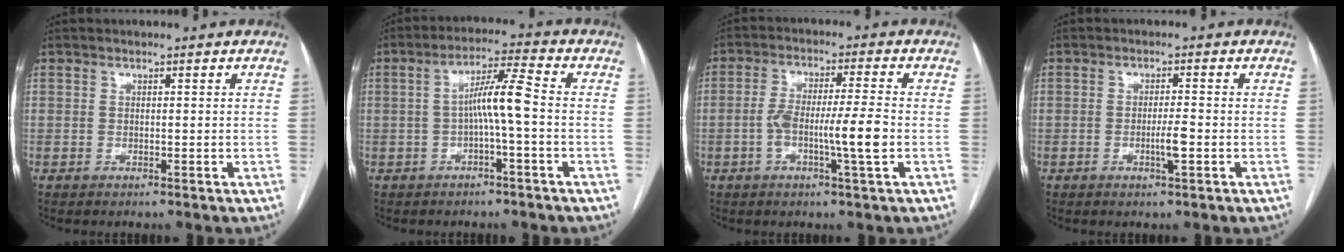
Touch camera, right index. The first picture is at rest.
{"total": 6.4, "force": [-0.8, -0.1, 6.4], "torque": [-0.116, 0.020, -0.014]}
{"total": 8.2, "force": [-2.0, -0.3, 8.0], "torque": [-0.148, 0.005, -0.037]}
{"total": 2.9, "force": [-0.9, -0.2, 2.7], "torque": [-0.051, -0.004, -0.015]}